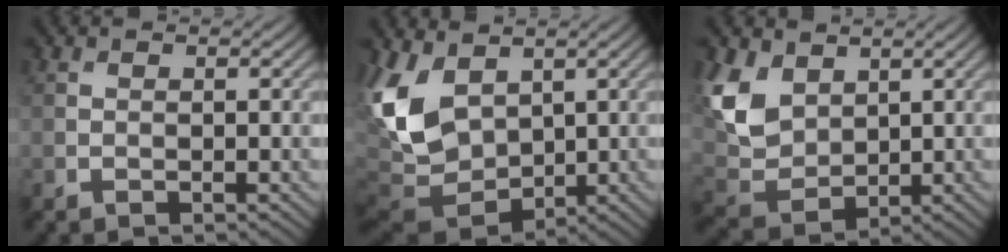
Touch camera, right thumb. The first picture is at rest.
{"total": 11.7, "force": [2.7, 8.1, 7.9], "torque": [-0.223, -0.003, 0.045]}
{"total": 9.1, "force": [3.6, 6.3, 5.4], "torque": [-0.159, 0.000, 0.077]}